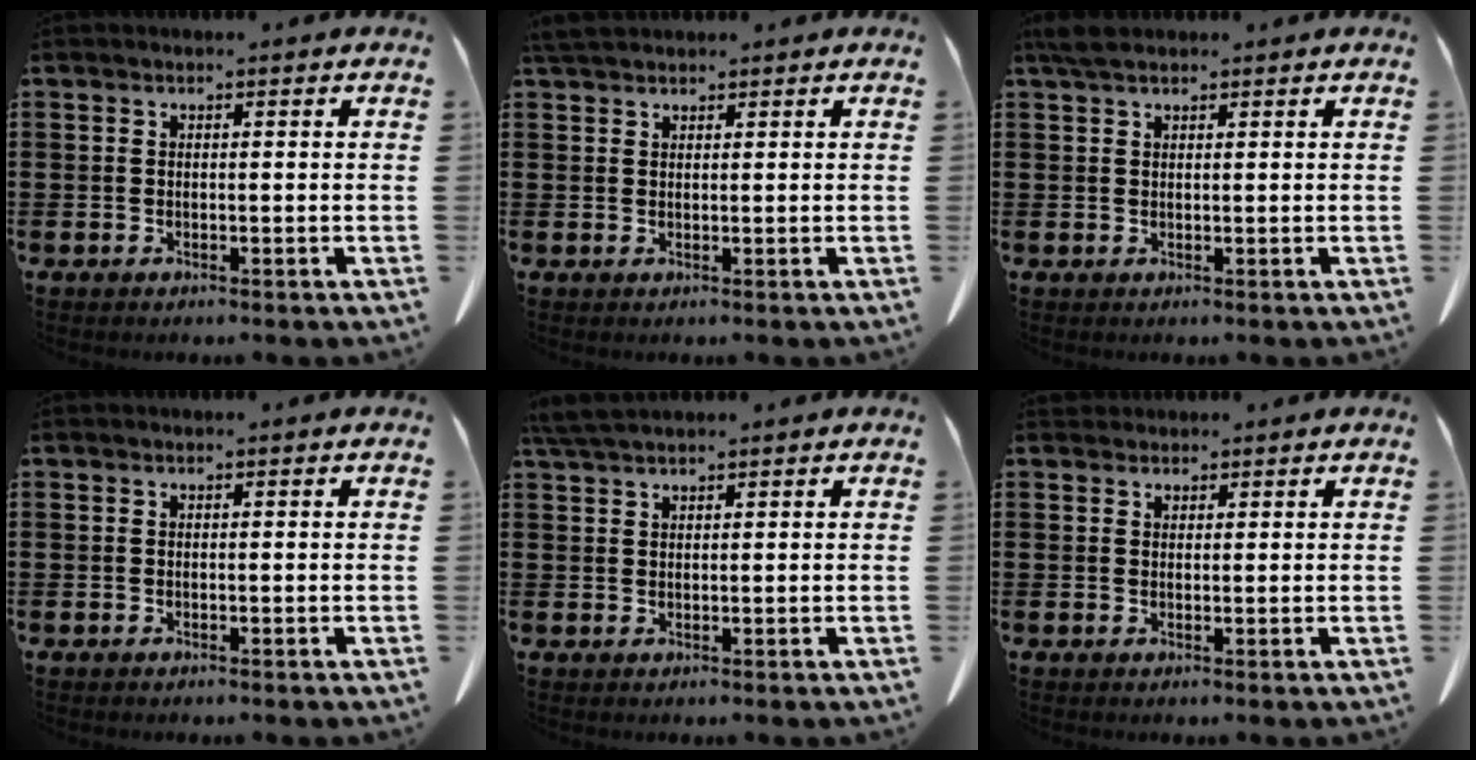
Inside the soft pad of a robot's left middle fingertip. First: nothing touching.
{"total": 2.3, "force": [2.0, 0.6, 1.0], "torque": [-0.026, 0.002, 0.039]}
{"total": 2.7, "force": [2.0, 1.0, 1.5], "torque": [-0.035, 0.005, 0.037]}
{"total": 0.0}
{"total": 3.2, "force": [2.7, 0.3, 1.8], "torque": [-0.042, -0.001, 0.052]}
{"total": 1.4, "force": [1.3, 0.6, 0.1], "torque": [0.002, -0.002, 0.025]}